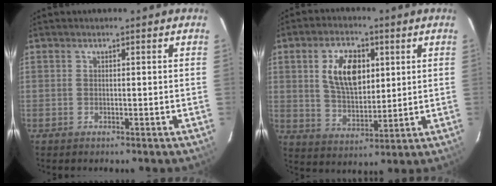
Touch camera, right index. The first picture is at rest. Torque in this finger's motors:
{"motor_torque": [0.92, 0.68, 0.47, 0.09]}